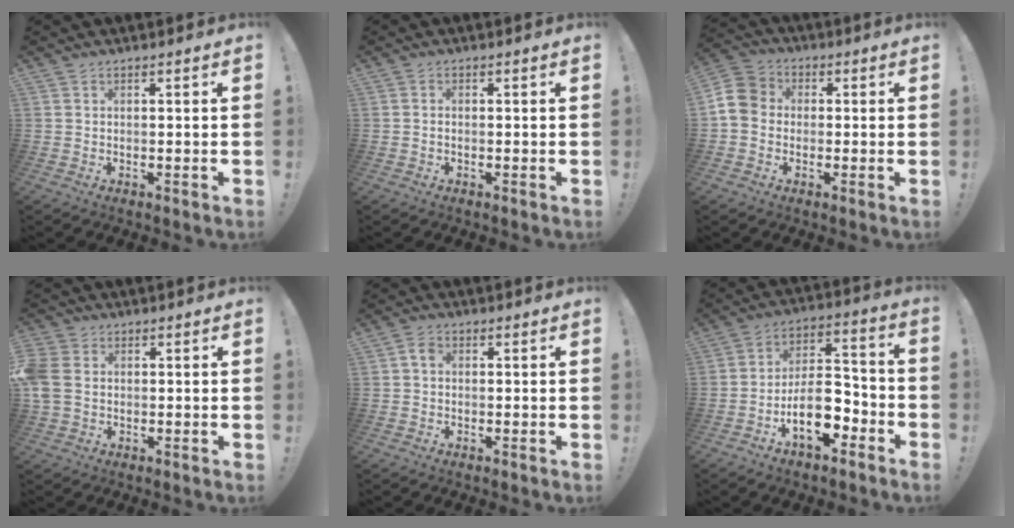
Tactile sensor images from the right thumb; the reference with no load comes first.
{"total": 0.7, "force": [-0.4, 0.3, 0.5], "torque": [-0.016, 0.003, -0.007]}
{"total": 8.5, "force": [-1.1, 7.2, 4.3], "torque": [-0.084, 0.025, -0.016]}
{"total": 7.3, "force": [0.4, 5.6, 4.7], "torque": [-0.116, 0.011, 0.015]}
{"total": 2.4, "force": [0.2, 1.7, 1.6], "torque": [-0.031, 0.008, 0.002]}
{"total": 14.2, "force": [-7.0, 7.5, 9.8], "torque": [-0.173, 0.046, -0.113]}